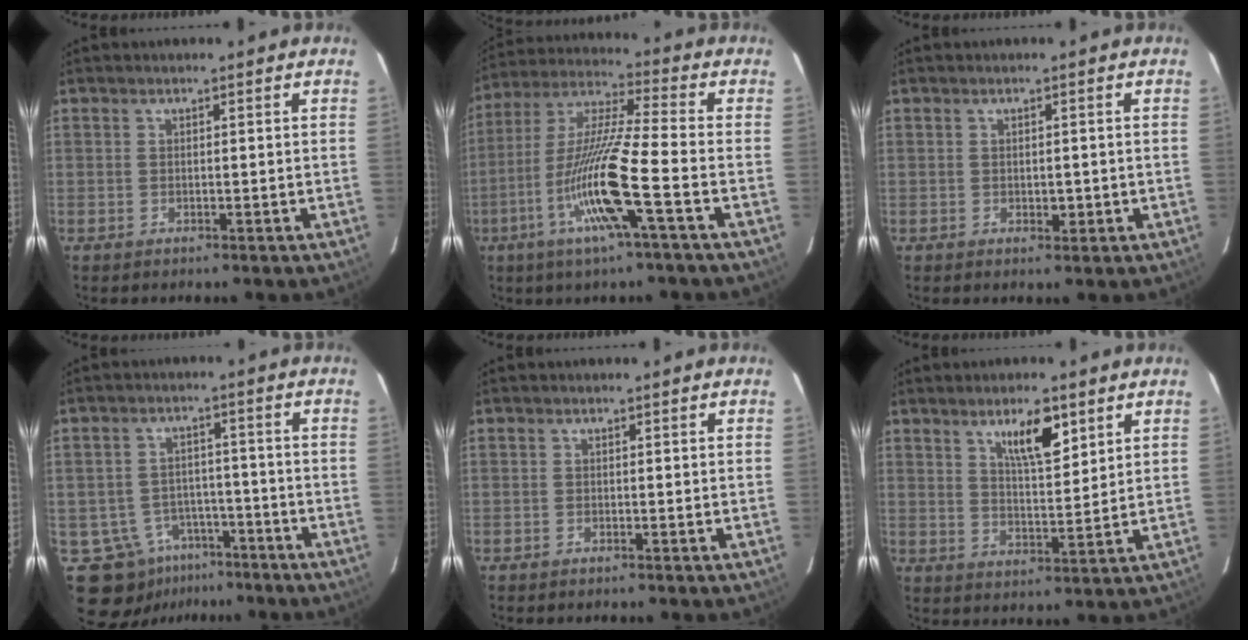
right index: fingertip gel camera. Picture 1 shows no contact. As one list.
[{"total": 14.1, "force": [-4.9, -0.4, 13.2], "torque": [-0.267, -0.007, -0.099]}, {"total": 1.7, "force": [-0.2, 0.9, 1.4], "torque": [-0.020, -0.001, 0.002]}, {"total": 10.5, "force": [-6.0, 8.3, 2.4], "torque": [-0.045, 0.020, -0.082]}, {"total": 0.0}, {"total": 7.2, "force": [4.2, 1.7, 5.6], "torque": [-0.096, -0.003, 0.074]}]